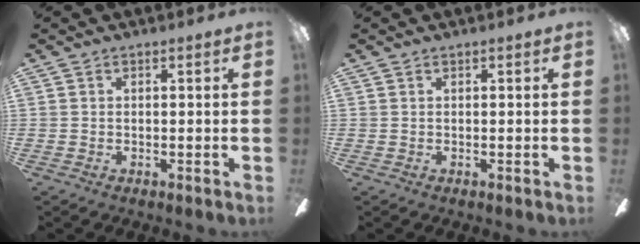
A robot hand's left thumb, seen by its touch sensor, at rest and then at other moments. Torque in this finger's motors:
{"motor_torque": [-0.02, -0.02, 0.03, -0.02, 0.00]}